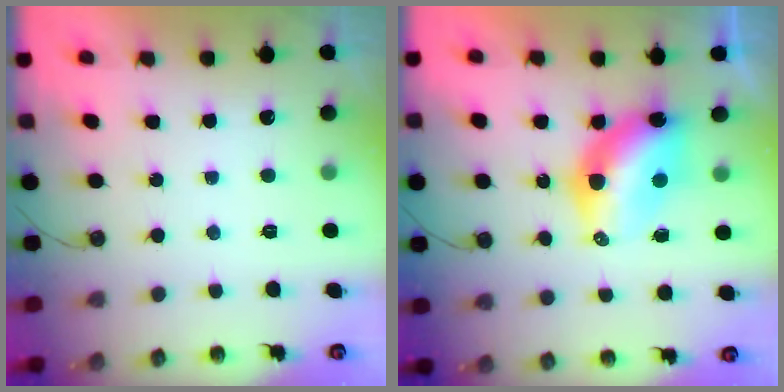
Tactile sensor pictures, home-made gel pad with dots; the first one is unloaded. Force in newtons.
{"total": 8.3, "press": 8.3, "slide": 0.4}